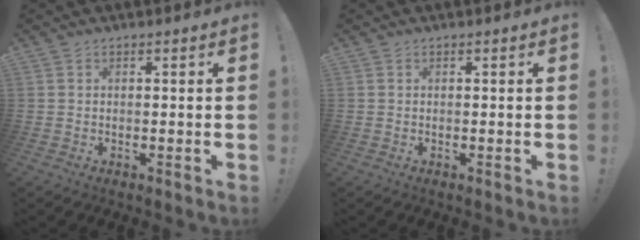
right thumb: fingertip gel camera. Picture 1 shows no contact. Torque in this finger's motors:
{"motor_torque": [0.00, 0.00, 0.00, 0.00, 0.00]}